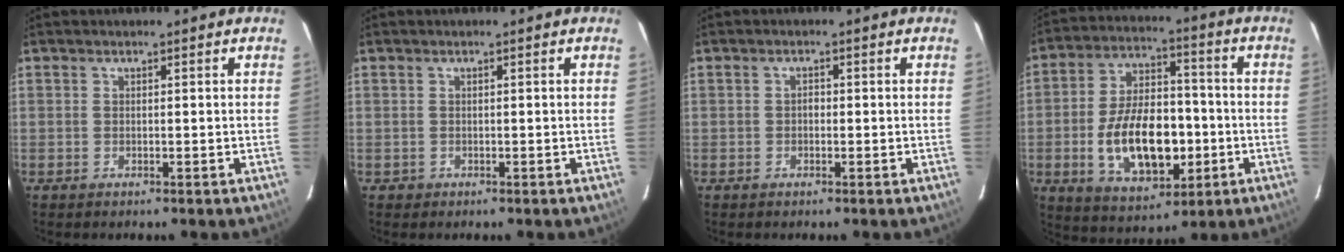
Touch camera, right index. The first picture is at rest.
{"total": 0.8, "force": [-0.3, 0.7, 0.0], "torque": [0.002, 0.002, -0.002]}
{"total": 0.9, "force": [-0.2, 0.7, 0.5], "torque": [-0.008, 0.005, -0.006]}
{"total": 16.8, "force": [-3.7, 9.2, 13.5], "torque": [-0.263, 0.009, -0.043]}